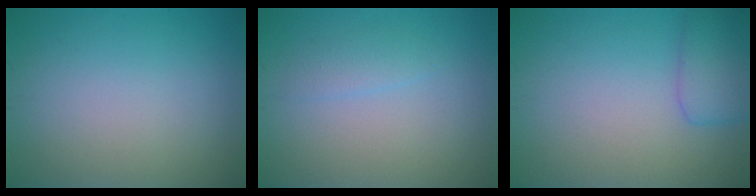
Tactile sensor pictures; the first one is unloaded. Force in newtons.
{"total": 1.2, "press": 1.2, "slide": 0.1}
{"total": 2.9, "press": 2.9, "slide": 0.1}